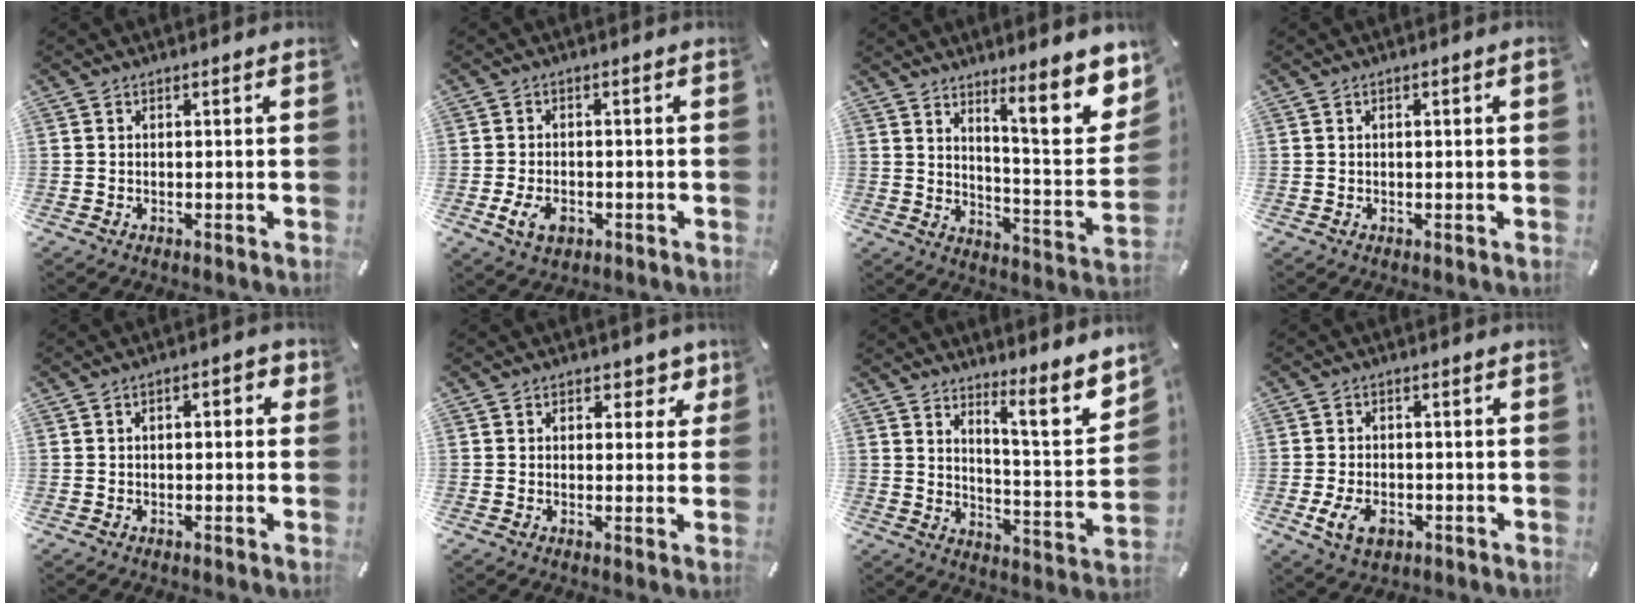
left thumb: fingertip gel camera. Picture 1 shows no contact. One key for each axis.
{"total": 5.0, "fx": -1.7, "fy": 3.3, "fz": 3.4, "tx": -0.076, "ty": 0.003, "tz": -0.033}
{"total": 14.0, "fx": 10.1, "fy": 2.9, "fz": 9.2, "tx": -0.117, "ty": -0.095, "tz": 0.161}
{"total": 1.2, "fx": 0.1, "fy": 0.1, "fz": 1.2, "tx": -0.020, "ty": -0.003, "tz": 0.001}
{"total": 3.4, "fx": -0.2, "fy": 1.8, "fz": 2.9, "tx": -0.036, "ty": 0.005, "tz": -0.009}
{"total": 4.5, "fx": 2.4, "fy": 3.2, "fz": 2.1, "tx": -0.002, "ty": -0.011, "tz": 0.031}
{"total": 9.8, "fx": 7.9, "fy": 1.5, "fz": 5.6, "tx": -0.070, "ty": -0.089, "tz": 0.127}
{"total": 6.0, "fx": -2.1, "fy": 4.0, "fz": 3.9, "tx": -0.095, "ty": 0.002, "tz": -0.040}